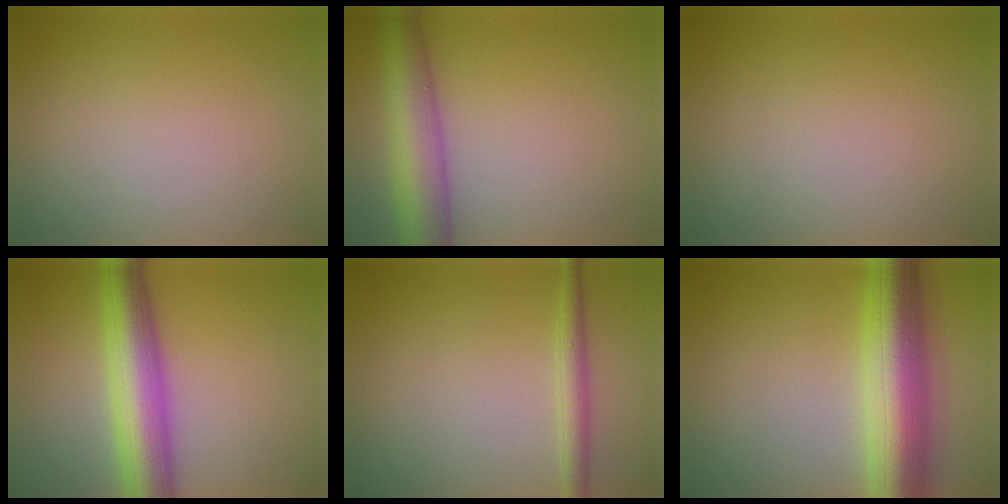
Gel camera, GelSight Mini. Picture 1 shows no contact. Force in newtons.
{"total": 7.3, "press": 7.3, "slide": 0.3}
{"total": 0.0}
{"total": 8.3, "press": 8.2, "slide": 0.4}
{"total": 2.1, "press": 2.1, "slide": 0.0}
{"total": 9.8, "press": 9.8, "slide": 0.3}